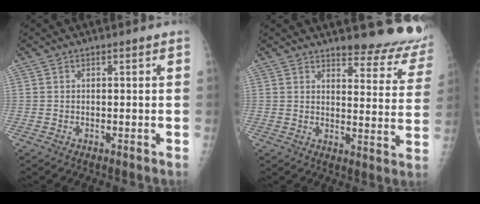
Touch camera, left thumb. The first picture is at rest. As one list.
[{"total": 14.1, "force": [12.7, 3.8, 4.8], "torque": [-0.013, -0.105, 0.136]}]